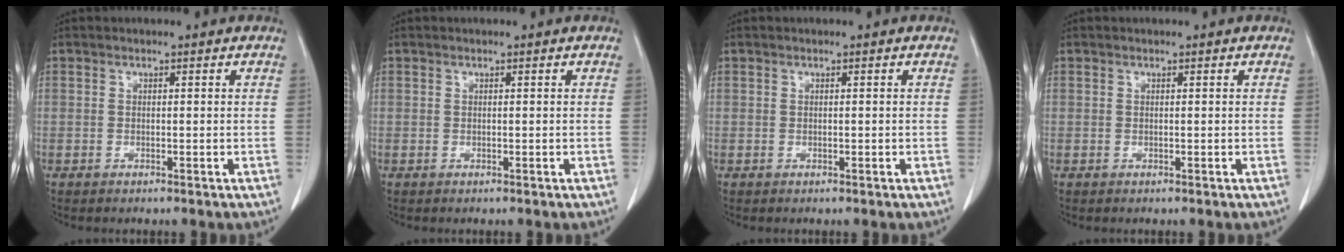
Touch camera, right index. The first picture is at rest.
{"total": 0.0}
{"total": 0.6, "force": [-0.1, 0.3, 0.5], "torque": [-0.016, 0.004, 0.001]}
{"total": 0.0}